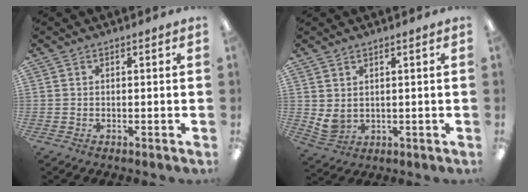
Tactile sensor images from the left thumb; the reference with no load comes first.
{"total": 3.7, "force": [1.9, 2.5, 1.9], "torque": [-0.046, -0.016, 0.033]}